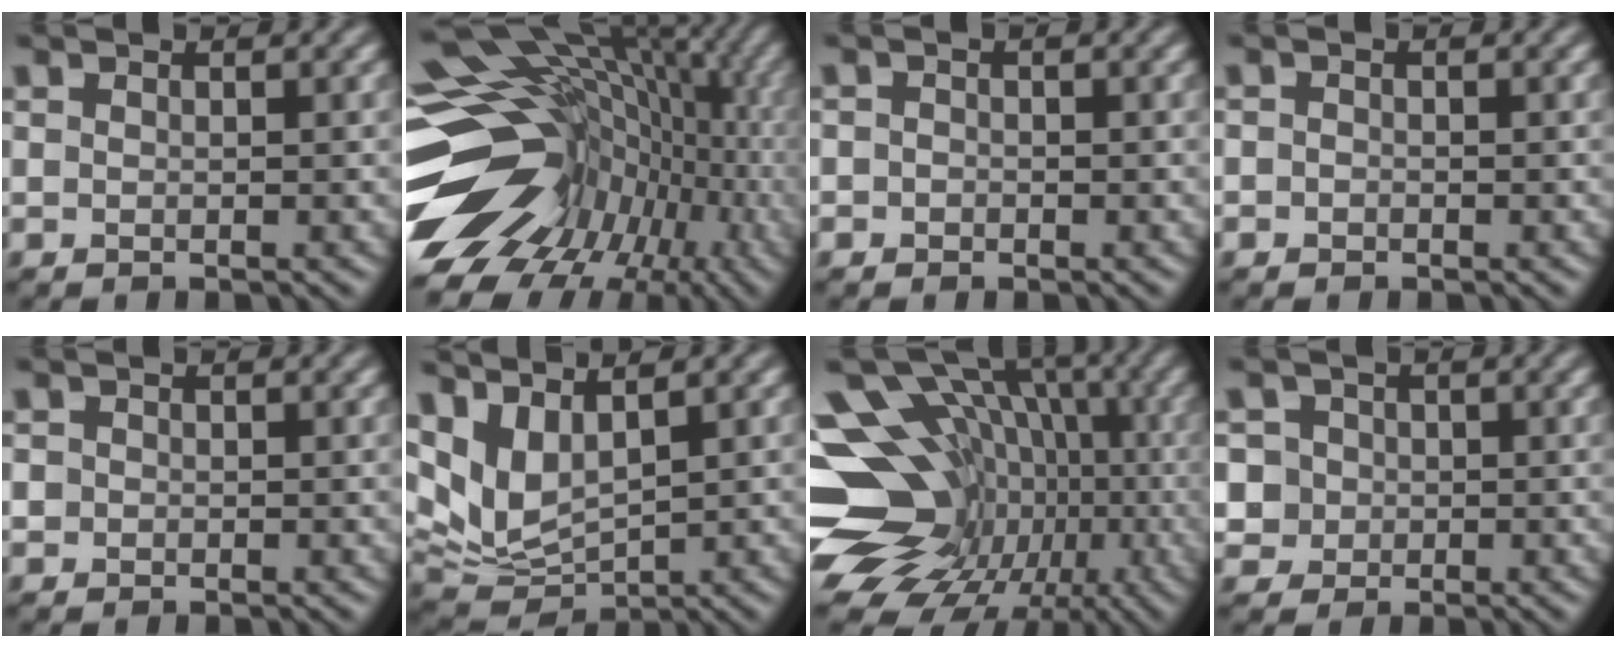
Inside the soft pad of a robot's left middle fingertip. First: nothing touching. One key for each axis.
{"total": 17.7, "fx": -3.9, "fy": 12.9, "fz": 11.5, "tx": -0.169, "ty": 0.037, "tz": -0.052}
{"total": 1.0, "fx": -0.6, "fy": 0.8, "fz": 0.1, "tx": 0.009, "ty": -0.002, "tz": -0.019}
{"total": 0.8, "fx": -0.6, "fy": 0.5, "fz": 0.0, "tx": 0.007, "ty": -0.002, "tz": -0.020}
{"total": 0.7, "fx": -0.4, "fy": 0.6, "fz": 0.0, "tx": 0.007, "ty": -0.004, "tz": -0.011}
{"total": 6.1, "fx": 2.3, "fy": 3.4, "fz": 4.5, "tx": -0.103, "ty": -0.007, "tz": 0.045}
{"total": 18.2, "fx": -3.2, "fy": 14.2, "fz": 10.9, "tx": -0.152, "ty": 0.010, "tz": -0.053}
{"total": 5.1, "fx": 1.1, "fy": 4.5, "fz": 2.2, "tx": -0.029, "ty": 0.018, "tz": -0.008}